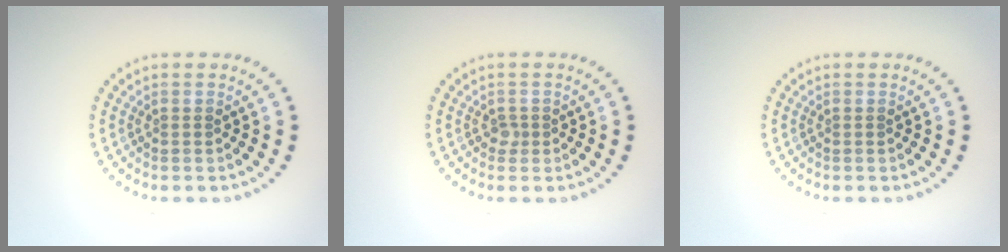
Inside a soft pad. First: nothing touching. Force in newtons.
{"total": 0.8, "press": 0.6, "slide": 0.6}
{"total": 0.0}